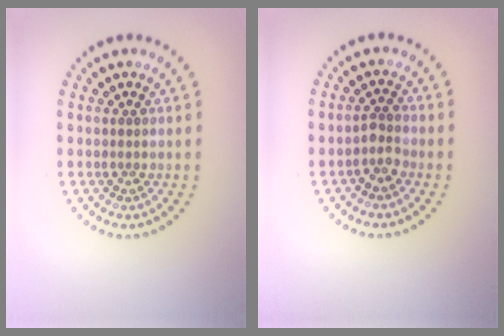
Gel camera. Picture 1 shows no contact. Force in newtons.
{"total": 1.6, "press": 1.3, "slide": 1.0}